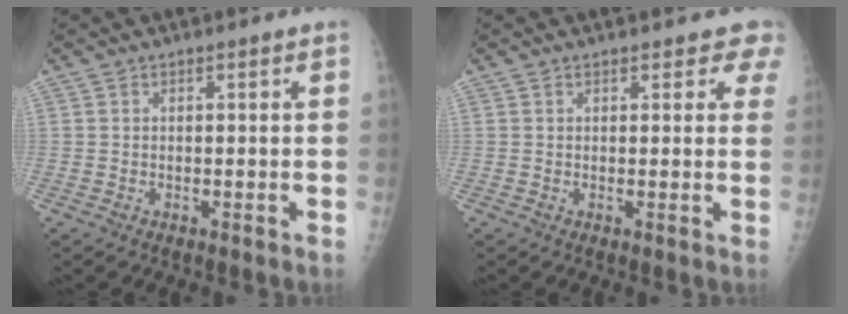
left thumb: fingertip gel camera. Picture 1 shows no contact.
{"total": 3.7, "force": [3.2, 1.6, 0.6], "torque": [0.030, -0.012, 0.017]}